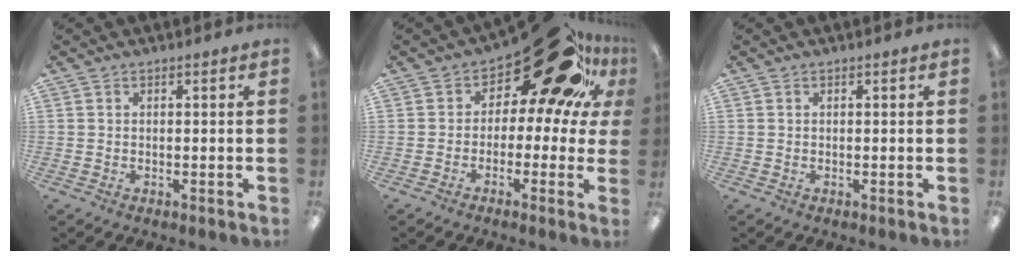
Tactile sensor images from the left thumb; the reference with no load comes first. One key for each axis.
{"total": 20.2, "fx": 12.0, "fy": 9.7, "fz": 13.0, "tx": -0.177, "ty": -0.074, "tz": 0.198}
{"total": 0.0}